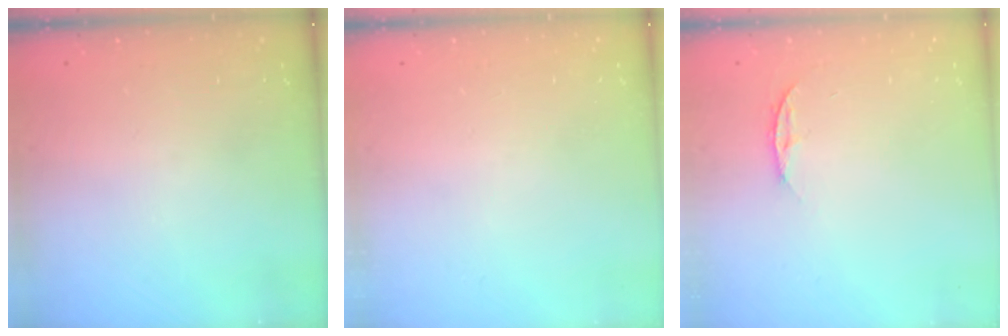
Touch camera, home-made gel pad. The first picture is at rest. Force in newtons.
{"total": 0.0}
{"total": 4.4, "press": 4.4, "slide": 0.5}